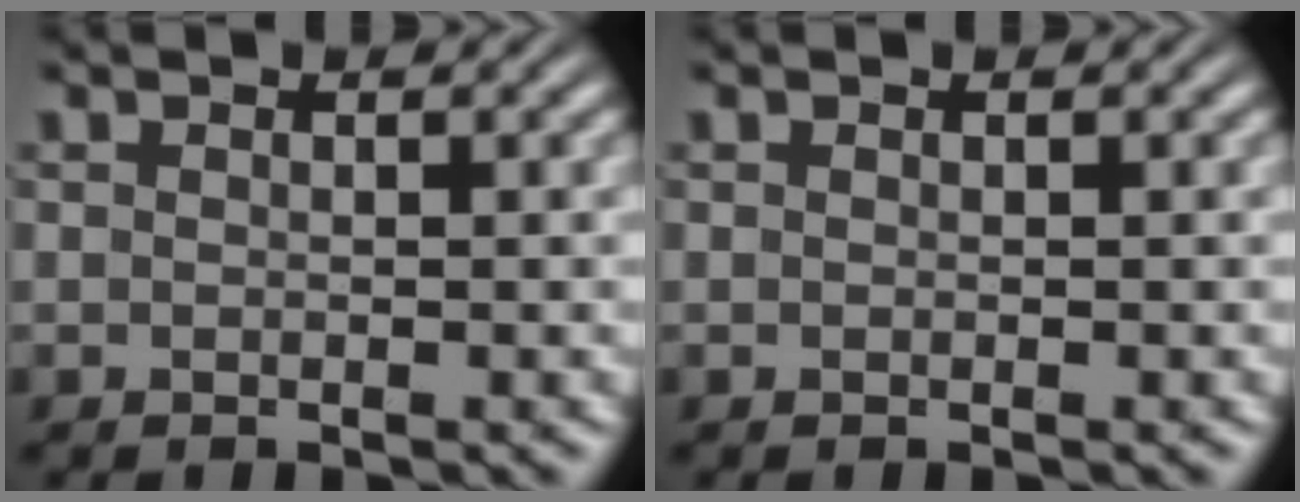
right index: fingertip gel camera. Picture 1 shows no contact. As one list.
[{"total": 0.0}]